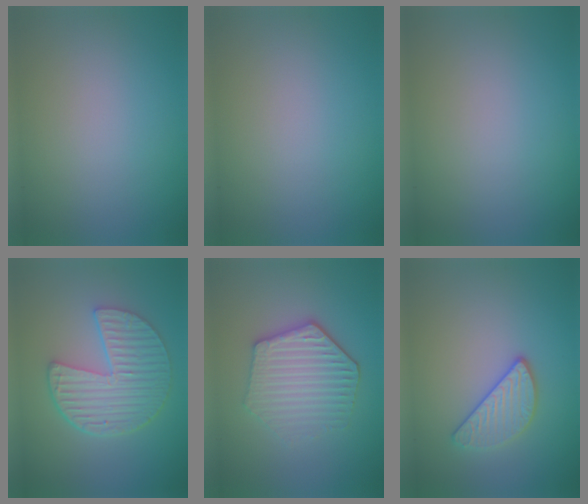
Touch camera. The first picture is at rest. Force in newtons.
{"total": 0.0}
{"total": 0.0}
{"total": 6.2, "press": 4.7, "slide": 4.1}
{"total": 4.8, "press": 4.0, "slide": 2.5}
{"total": 2.8, "press": 2.6, "slide": 0.9}